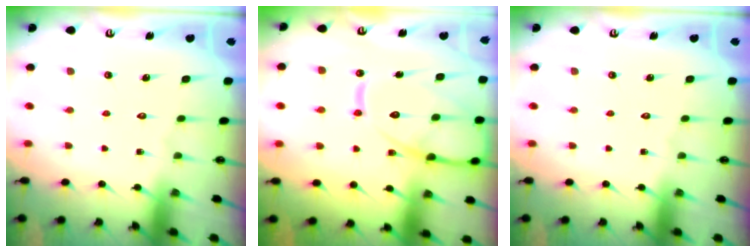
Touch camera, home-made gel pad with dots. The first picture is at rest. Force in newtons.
{"total": 15.3, "press": 15.2, "slide": 1.6}
{"total": 0.0}